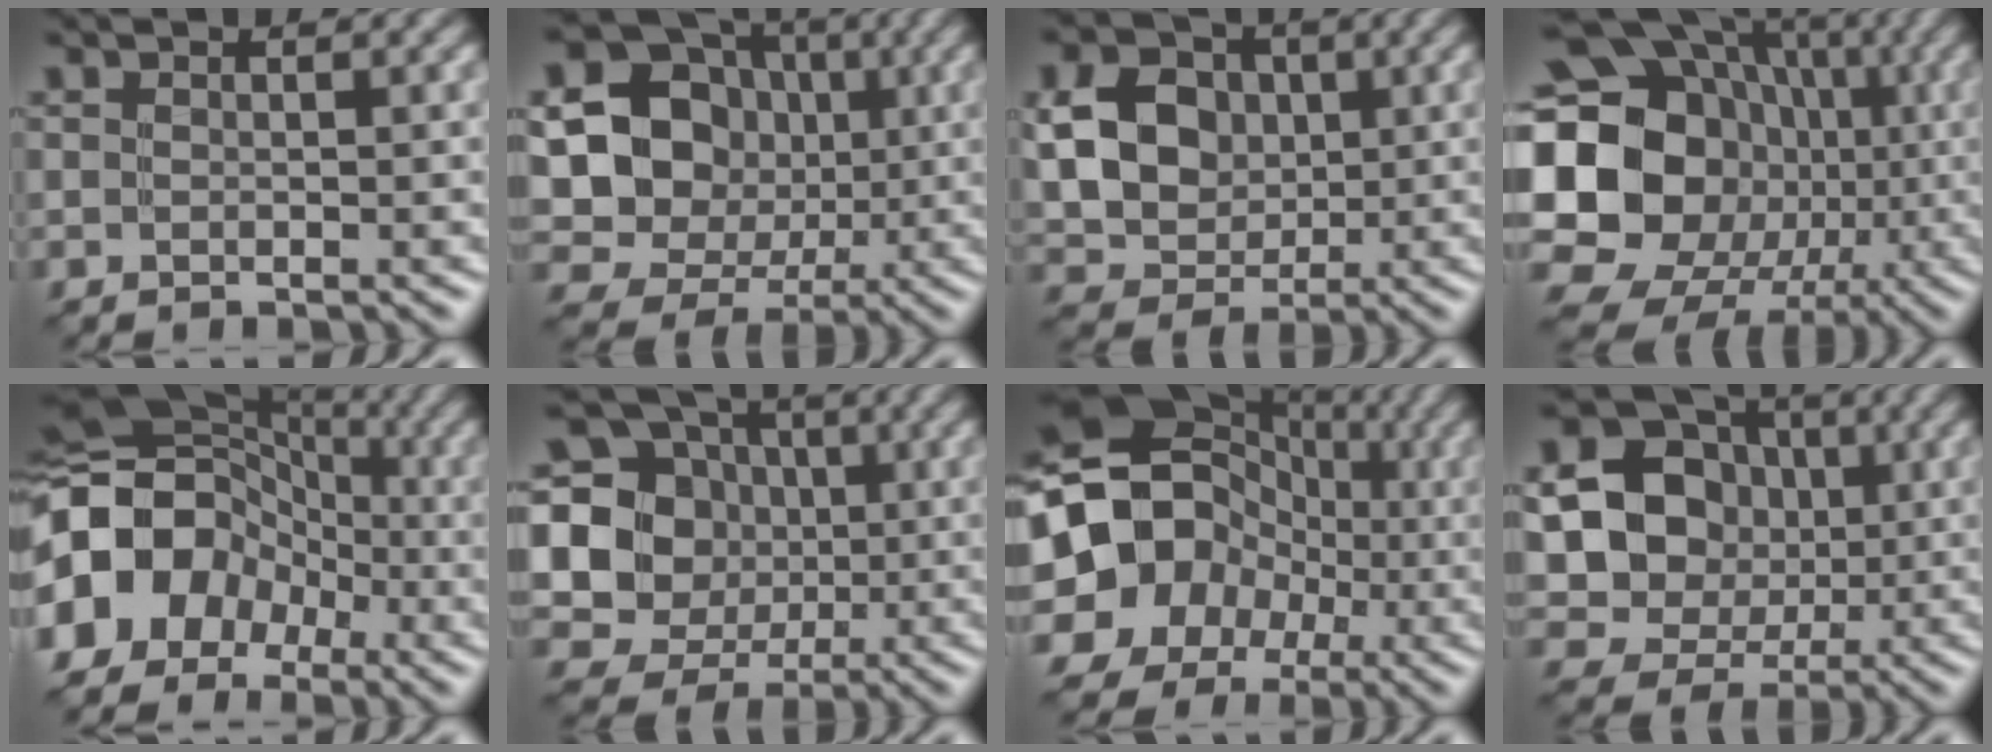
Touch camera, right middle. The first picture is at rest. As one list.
[{"total": 16.8, "force": [1.0, 15.4, 6.6], "torque": [-0.147, 0.017, -0.008]}, {"total": 7.2, "force": [0.8, 5.9, 4.1], "torque": [-0.087, 0.006, 0.009]}, {"total": 22.3, "force": [-1.2, 19.7, 10.3], "torque": [-0.190, 0.021, -0.066]}, {"total": 12.4, "force": [-2.9, 10.1, 6.5], "torque": [-0.123, 0.006, -0.078]}, {"total": 11.6, "force": [0.3, 11.0, 3.9], "torque": [-0.122, 0.030, -0.014]}, {"total": 15.6, "force": [-1.7, 14.1, 6.6], "torque": [-0.136, 0.007, -0.068]}, {"total": 15.1, "force": [1.2, 13.8, 5.9], "torque": [-0.145, 0.020, -0.005]}]